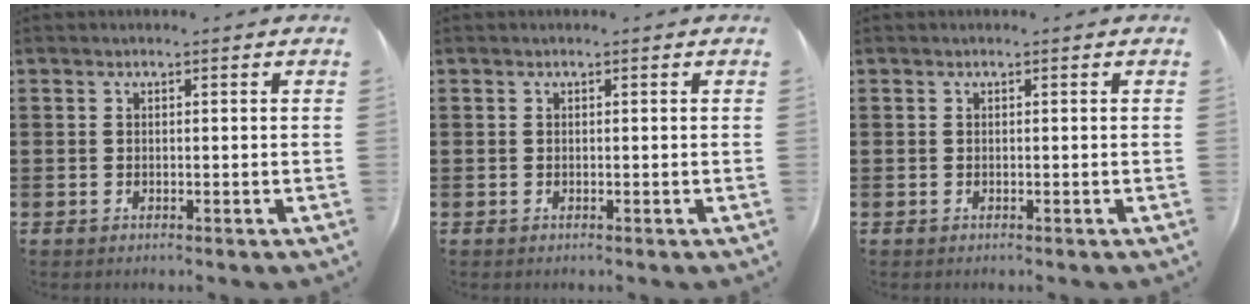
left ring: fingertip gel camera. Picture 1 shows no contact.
{"total": 0.0}
{"total": 0.0}